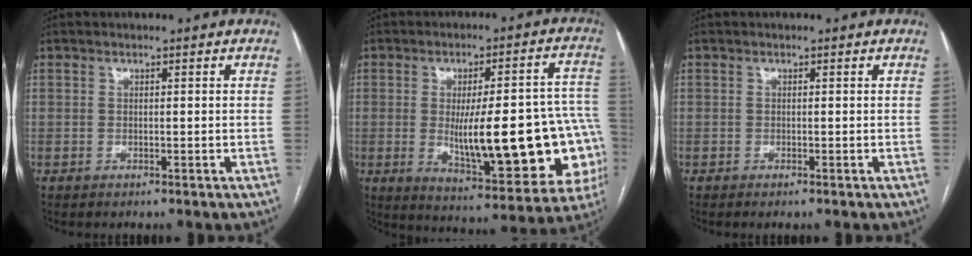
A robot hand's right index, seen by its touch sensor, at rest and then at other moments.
{"total": 23.5, "force": [-3.3, 5.6, 22.5], "torque": [-0.227, 0.018, -0.019]}
{"total": 0.6, "force": [-0.5, -0.1, 0.3], "torque": [-0.004, -0.002, -0.008]}